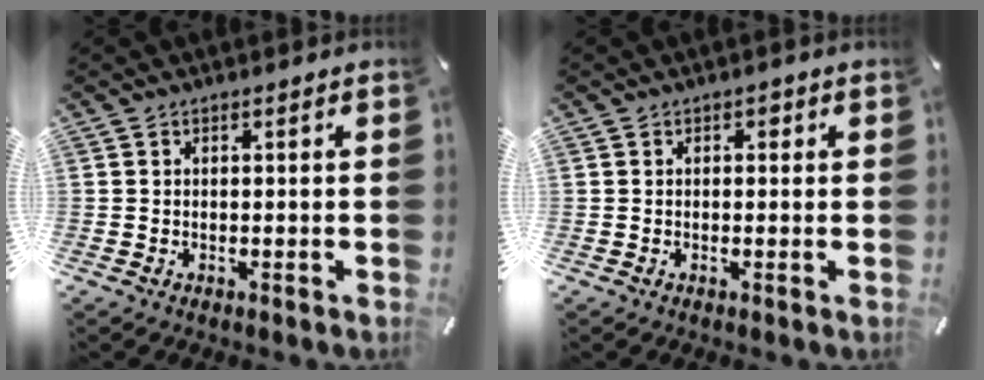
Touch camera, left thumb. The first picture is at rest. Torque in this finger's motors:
{"motor_torque": [0.02, 0.04, -0.01, -0.09, 0.03]}